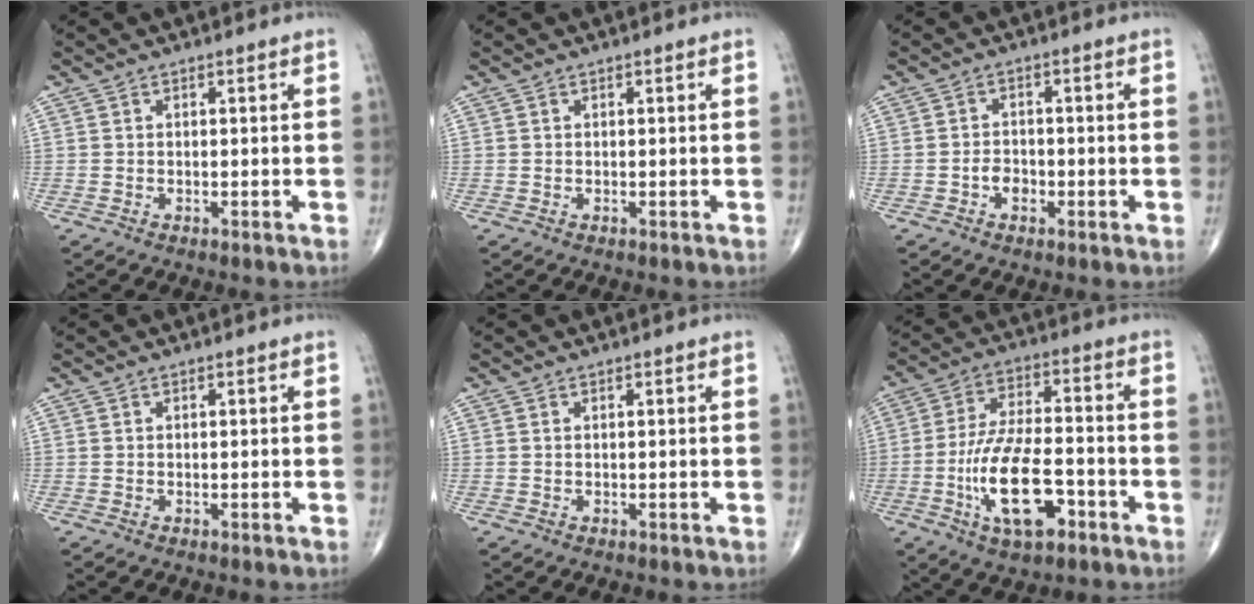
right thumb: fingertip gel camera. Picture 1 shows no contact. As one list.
[{"total": 0.0}, {"total": 2.9, "force": [-1.1, 2.1, 1.6], "torque": [-0.014, 0.008, -0.022]}, {"total": 0.0}, {"total": 0.0}, {"total": 15.2, "force": [-5.4, 6.4, 12.7], "torque": [-0.234, 0.027, -0.092]}]